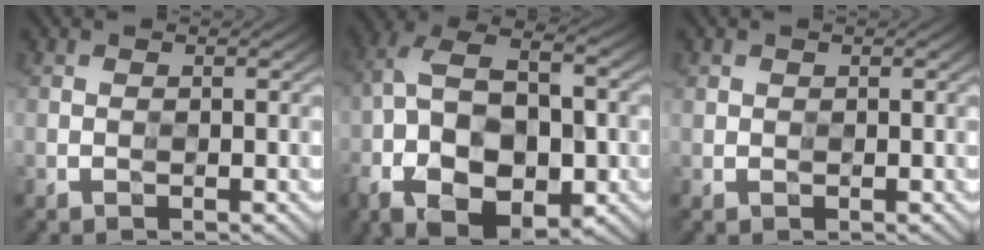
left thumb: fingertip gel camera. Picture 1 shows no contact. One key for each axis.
{"total": 15.3, "fx": -4.0, "fy": 9.1, "fz": 11.6, "tx": -0.241, "ty": -0.007, "tz": -0.063}
{"total": 0.7, "fx": 0.3, "fy": 0.6, "fz": 0.2, "tx": -0.003, "ty": -0.003, "tz": 0.009}